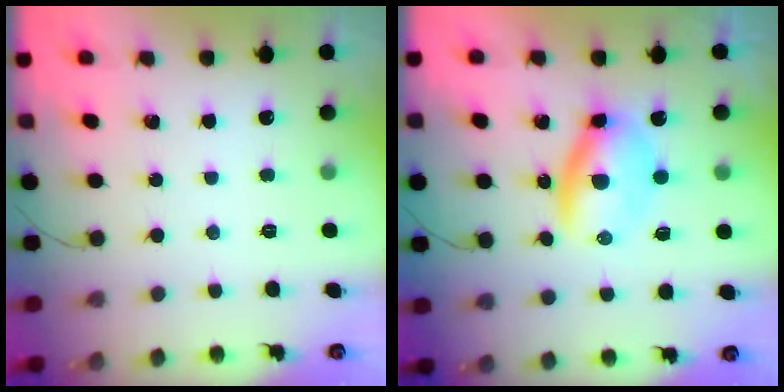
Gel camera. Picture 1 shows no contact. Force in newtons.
{"total": 6.3, "press": 6.0, "slide": 1.7}